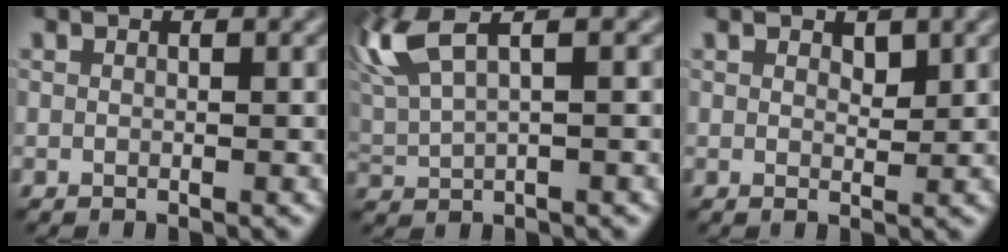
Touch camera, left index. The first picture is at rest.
{"total": 5.8, "force": [2.8, 1.7, 4.7], "torque": [-0.122, 0.014, 0.058]}
{"total": 0.9, "force": [0.7, 0.4, 0.5], "torque": [-0.013, -0.004, 0.014]}